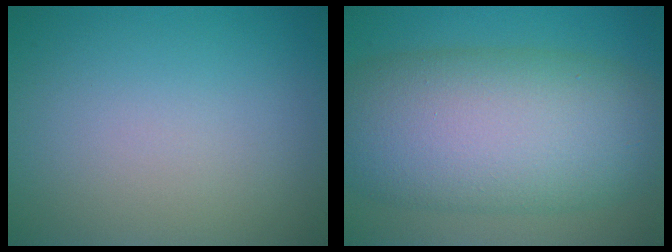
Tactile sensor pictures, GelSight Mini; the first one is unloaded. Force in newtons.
{"total": 13.1, "press": 13.1, "slide": 0.5}